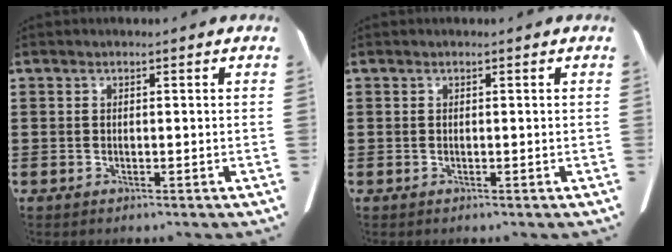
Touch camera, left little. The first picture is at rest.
{"total": 0.0}